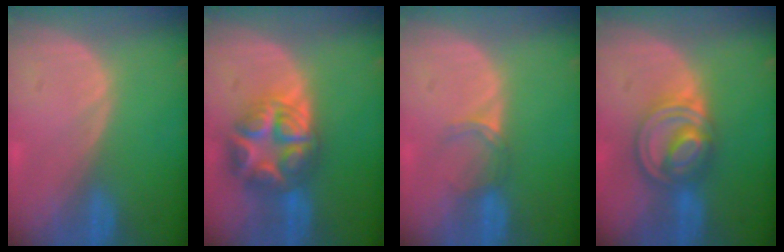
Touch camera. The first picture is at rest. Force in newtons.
{"total": 8.6, "press": 8.6, "slide": 0.5}
{"total": 2.5, "press": 2.0, "slide": 1.4}
{"total": 7.9, "press": 6.9, "slide": 3.8}